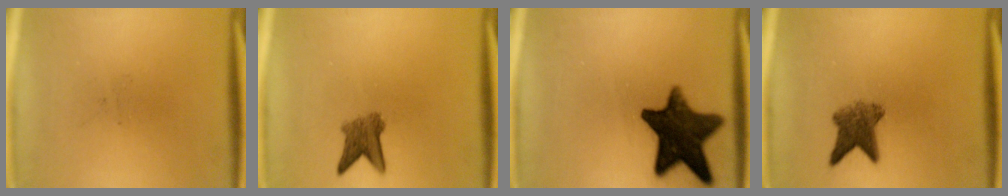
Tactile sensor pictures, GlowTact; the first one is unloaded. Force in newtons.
{"total": 3.9}
{"total": 14.3}
{"total": 5.1}